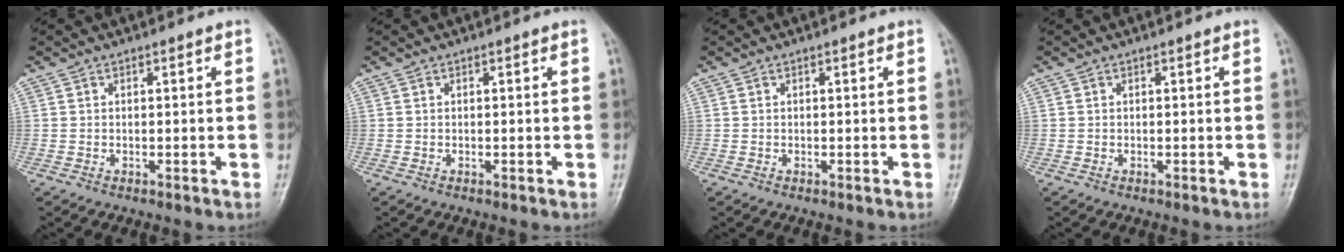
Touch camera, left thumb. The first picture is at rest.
{"total": 0.0}
{"total": 0.0}
{"total": 0.0}